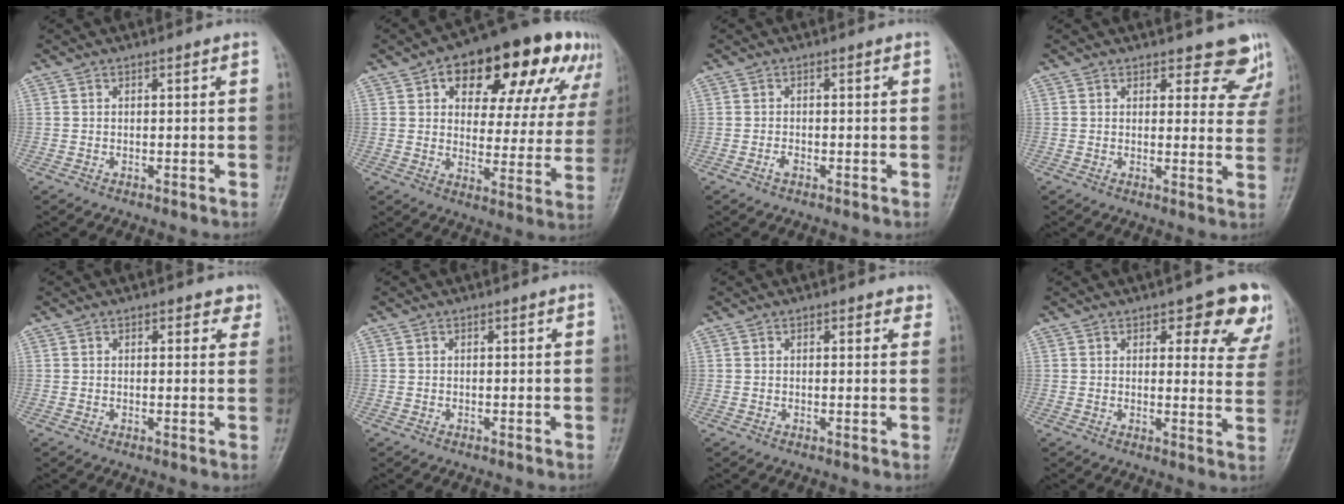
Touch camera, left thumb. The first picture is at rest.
{"total": 23.9, "force": [12.2, 12.2, 16.5], "torque": [-0.174, 0.010, 0.171]}
{"total": 1.1, "force": [-0.6, 0.5, 0.7], "torque": [-0.016, 0.000, -0.014]}
{"total": 7.4, "force": [6.3, 3.3, 2.0], "torque": [0.023, -0.039, 0.057]}
{"total": 2.8, "force": [1.8, 1.4, 1.6], "torque": [-0.002, -0.007, 0.019]}
{"total": 0.0}
{"total": 2.0, "force": [1.3, 1.1, 1.1], "torque": [0.003, -0.004, 0.011]}
{"total": 10.6, "force": [6.5, 4.6, 7.0], "torque": [-0.032, -0.033, 0.066]}